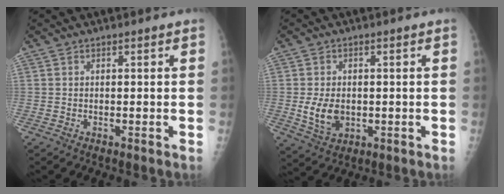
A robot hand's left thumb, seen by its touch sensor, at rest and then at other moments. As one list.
[{"total": 6.8, "force": [-0.6, 4.8, 4.8], "torque": [-0.075, -0.006, 0.000]}]